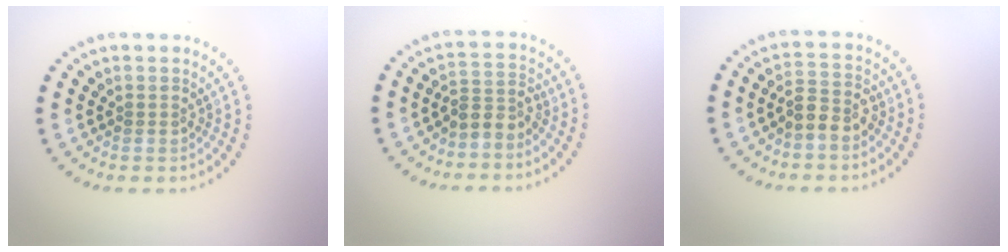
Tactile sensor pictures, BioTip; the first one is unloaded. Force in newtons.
{"total": 2.6, "press": 1.9, "slide": 1.7}
{"total": 2.5, "press": 2.3, "slide": 0.9}